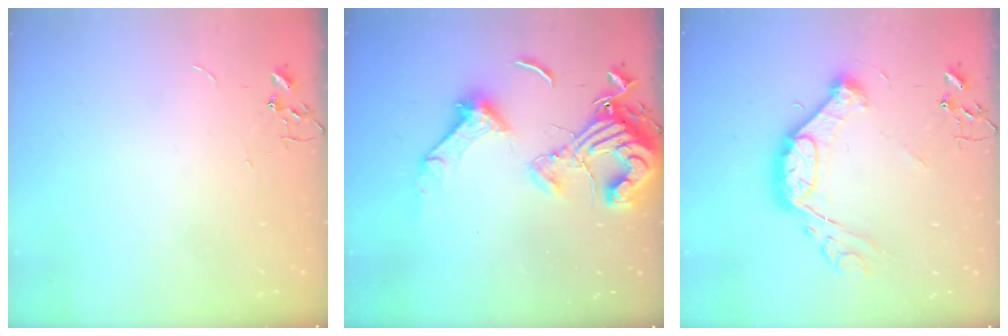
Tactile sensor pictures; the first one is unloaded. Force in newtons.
{"total": 17.4, "press": 17.4, "slide": 1.8}
{"total": 15.4, "press": 15.3, "slide": 1.7}